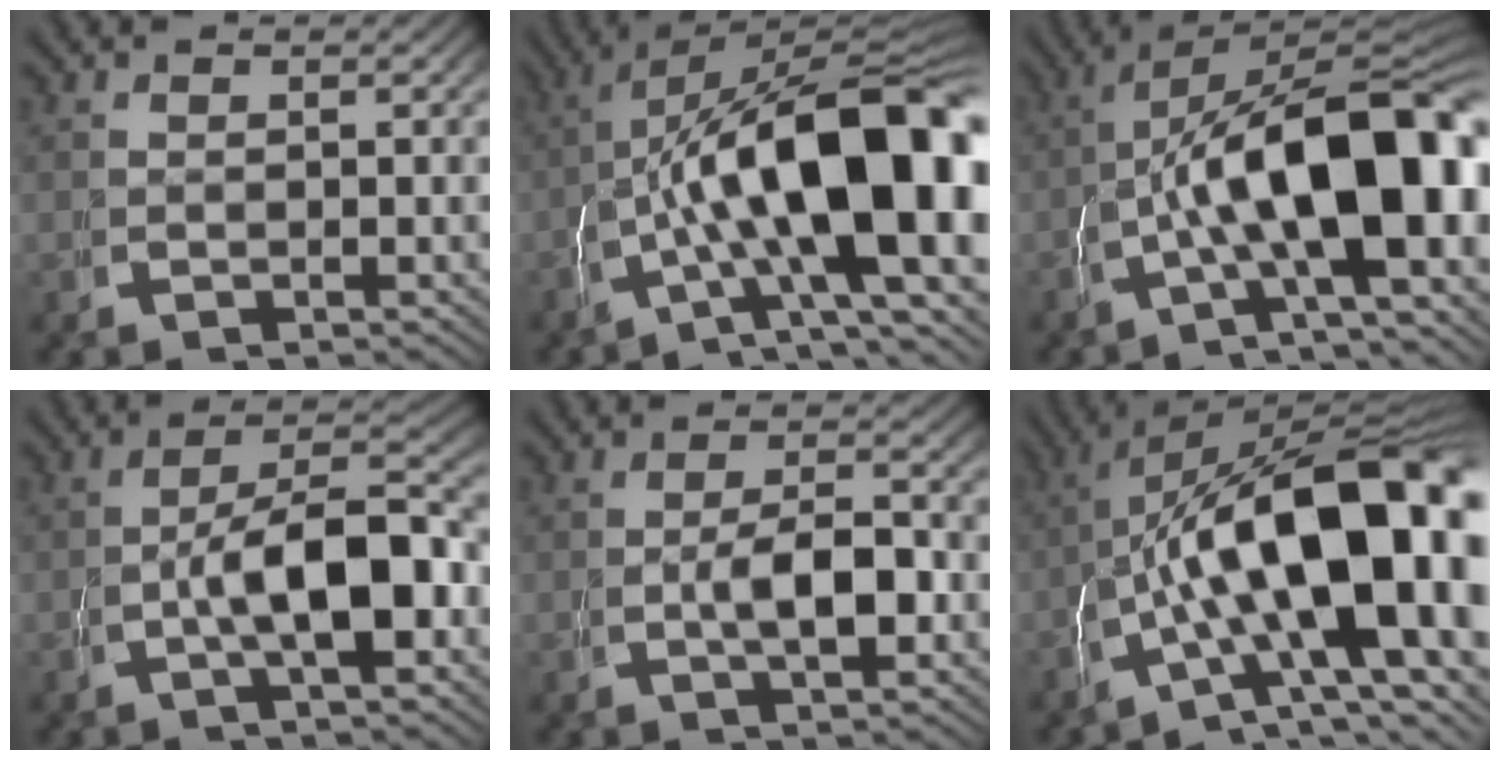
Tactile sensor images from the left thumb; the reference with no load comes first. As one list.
[{"total": 16.7, "force": [-1.8, 8.7, 14.1], "torque": [-0.239, -0.049, -0.006]}, {"total": 15.1, "force": [-1.7, 7.8, 12.8], "torque": [-0.218, -0.050, -0.007]}, {"total": 8.5, "force": [-0.7, 4.1, 7.4], "torque": [-0.121, -0.023, -0.007]}, {"total": 4.1, "force": [-0.5, 1.9, 3.6], "torque": [-0.067, -0.014, -0.001]}, {"total": 20.3, "force": [-1.8, 11.3, 16.8], "torque": [-0.280, -0.074, 0.007]}]